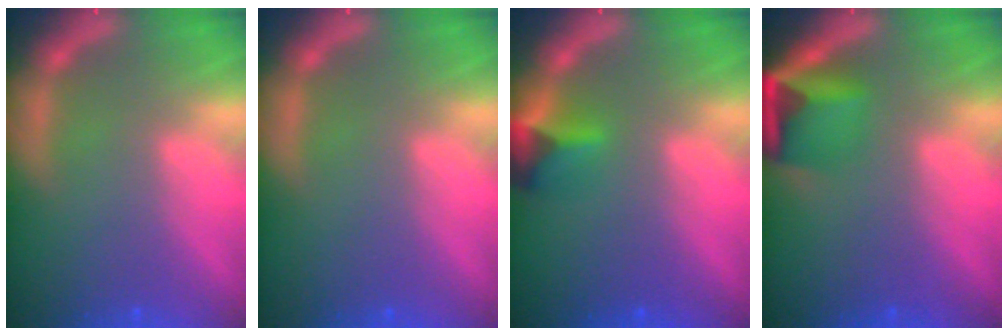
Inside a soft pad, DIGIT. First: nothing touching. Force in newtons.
{"total": 0.0}
{"total": 2.9}
{"total": 5.4}